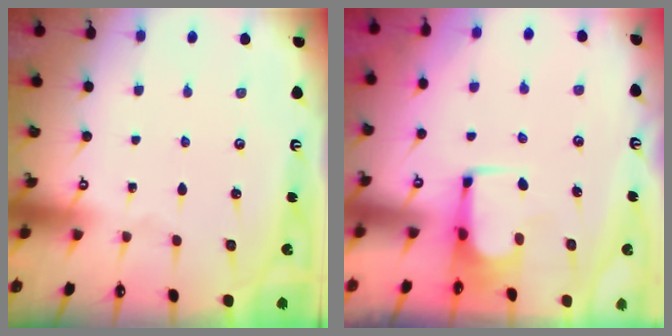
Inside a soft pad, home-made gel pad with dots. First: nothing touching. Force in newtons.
{"total": 0.9, "press": 0.9, "slide": 0.0}